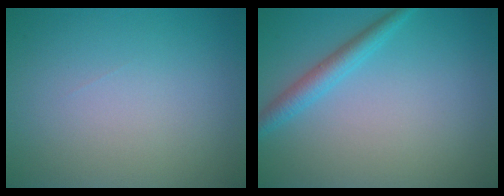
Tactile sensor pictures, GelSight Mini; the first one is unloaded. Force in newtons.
{"total": 2.2, "press": 2.2, "slide": 0.1}